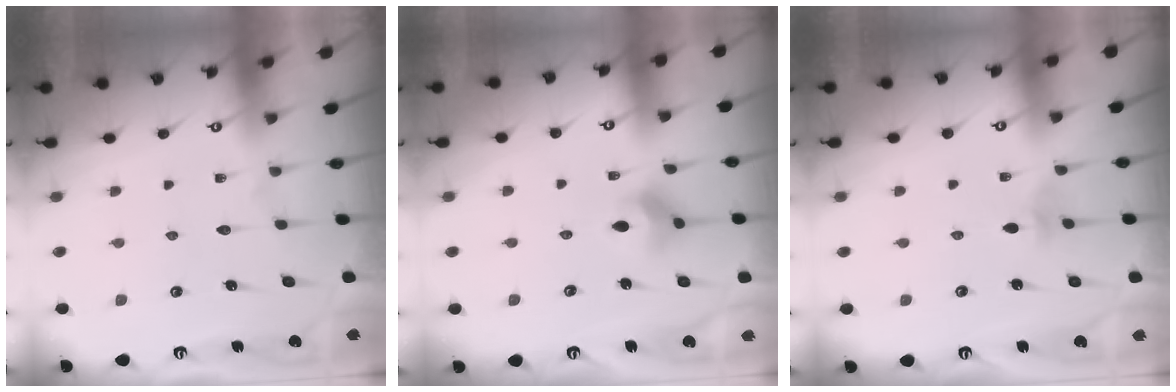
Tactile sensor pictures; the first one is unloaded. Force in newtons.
{"total": 6.1, "press": 5.9, "slide": 1.8}
{"total": 3.1, "press": 3.0, "slide": 0.7}